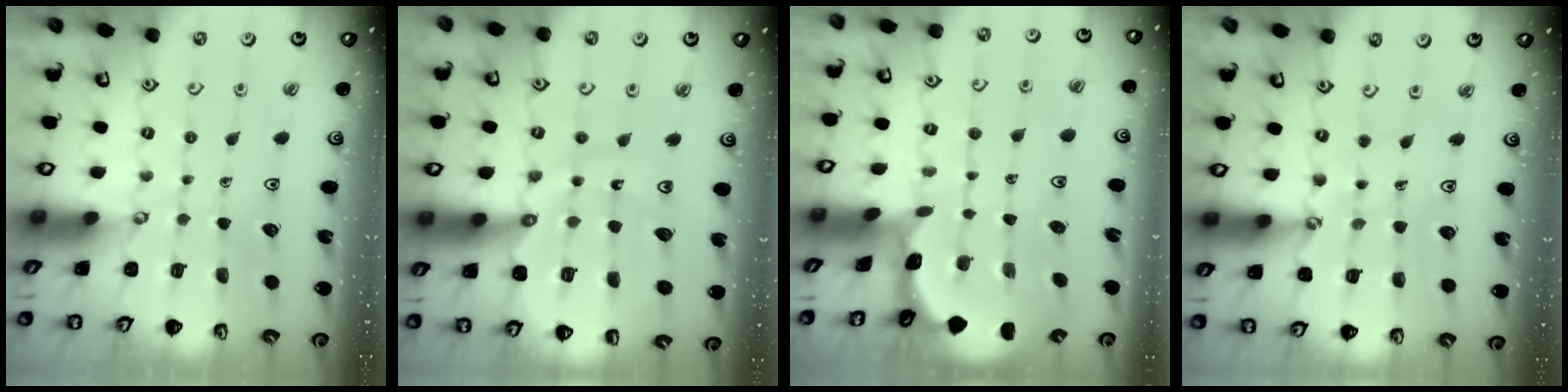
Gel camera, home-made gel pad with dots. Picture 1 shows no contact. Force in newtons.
{"total": 12.9, "press": 12.8, "slide": 1.6}
{"total": 1.2, "press": 1.2, "slide": 0.1}
{"total": 1.2, "press": 1.2, "slide": 0.2}